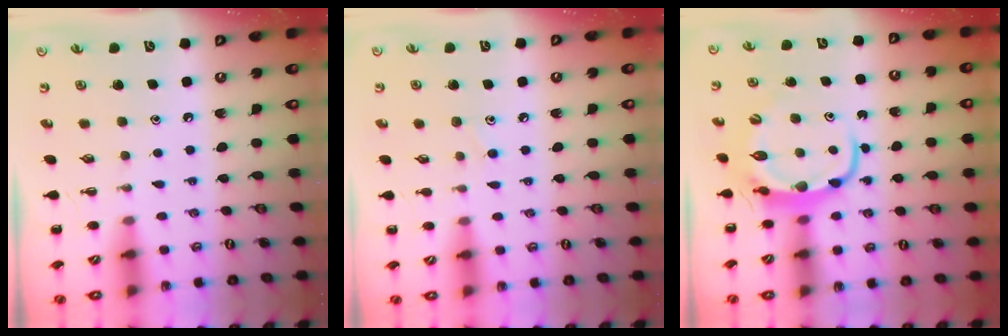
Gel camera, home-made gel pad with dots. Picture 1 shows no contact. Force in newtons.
{"total": 5.3, "press": 5.0, "slide": 1.9}
{"total": 7.7, "press": 7.6, "slide": 1.2}